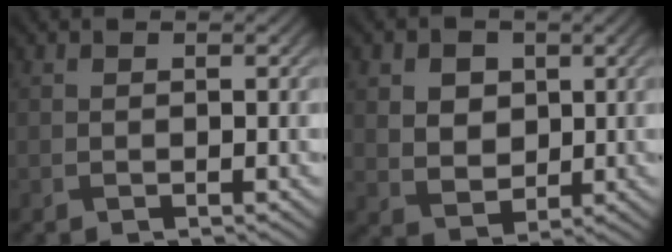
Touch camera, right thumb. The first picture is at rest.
{"total": 5.8, "force": [2.1, 4.6, 2.8], "torque": [-0.095, -0.002, 0.041]}